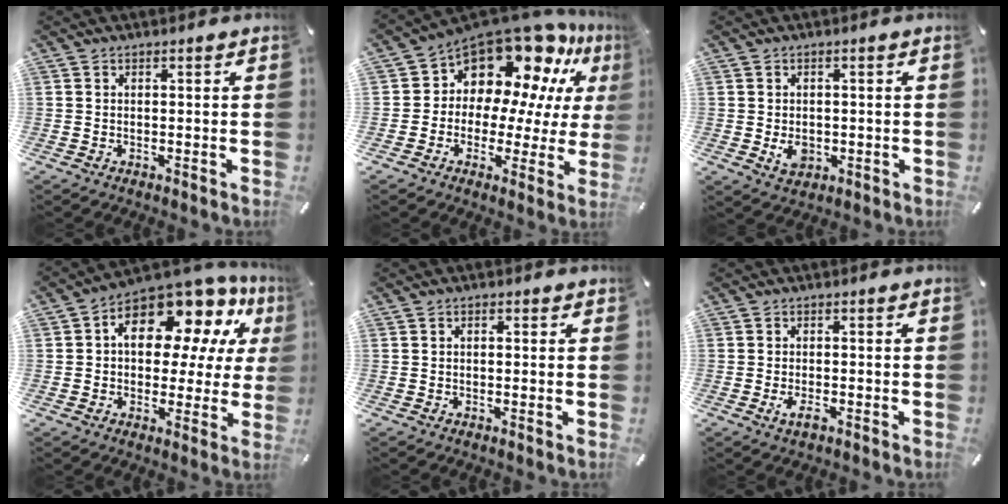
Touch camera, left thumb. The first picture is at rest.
{"total": 14.8, "force": [10.4, 8.9, 5.5], "torque": [-0.103, -0.101, 0.183]}
{"total": 4.0, "force": [-0.8, 3.2, 2.3], "torque": [-0.029, -0.004, -0.015]}
{"total": 14.3, "force": [6.8, 8.5, 9.3], "torque": [-0.147, -0.050, 0.123]}
{"total": 0.9, "force": [0.0, 0.8, 0.4], "torque": [-0.009, 0.007, -0.001]}
{"total": 2.8, "force": [-1.2, 1.2, 2.2], "torque": [-0.050, 0.000, -0.026]}